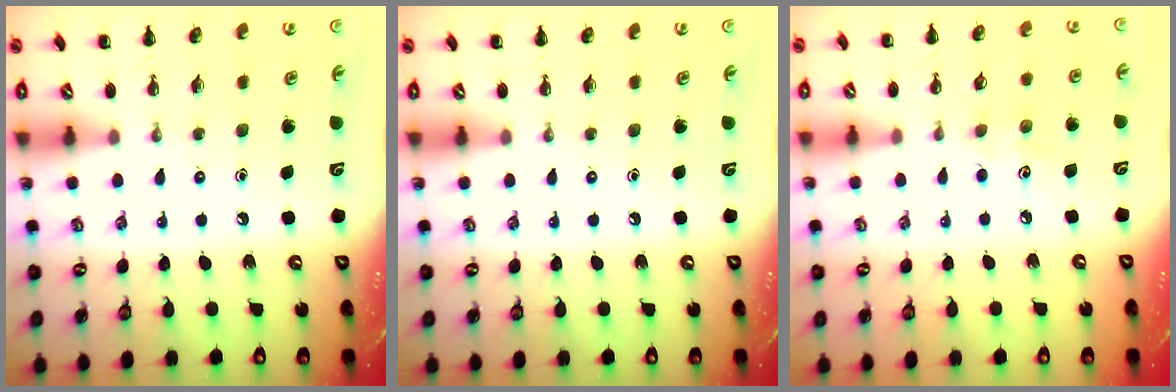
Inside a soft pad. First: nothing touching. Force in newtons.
{"total": 0.0}
{"total": 3.9, "press": 3.7, "slide": 0.9}